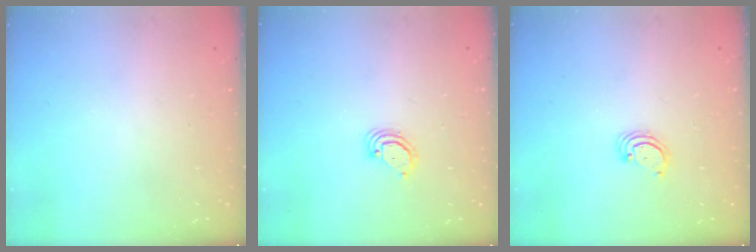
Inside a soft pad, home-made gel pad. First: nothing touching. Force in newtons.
{"total": 2.9, "press": 2.9, "slide": 0.3}
{"total": 2.3, "press": 2.3, "slide": 0.2}